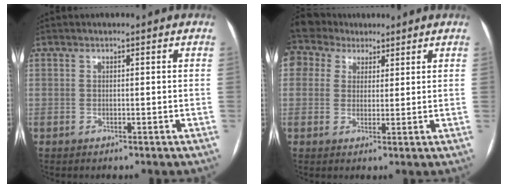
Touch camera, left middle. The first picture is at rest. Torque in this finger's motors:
{"motor_torque": [0.61, -0.46, 1.06, 0.21]}